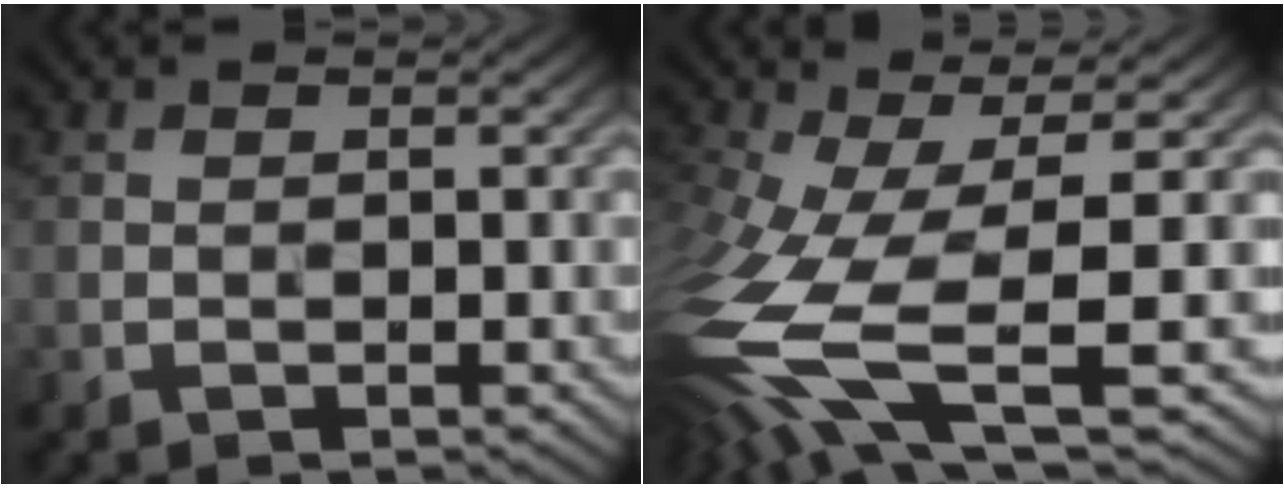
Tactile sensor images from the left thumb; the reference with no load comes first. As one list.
[{"total": 13.9, "force": [-3.5, 4.9, 12.5], "torque": [-0.303, -0.030, -0.047]}]